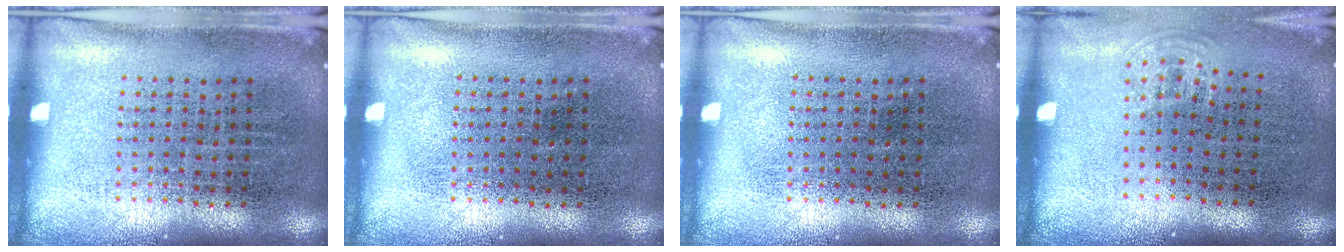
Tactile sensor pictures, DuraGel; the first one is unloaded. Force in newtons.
{"total": 0.0}
{"total": 0.0}
{"total": 0.7, "press": 0.5, "slide": 0.5}